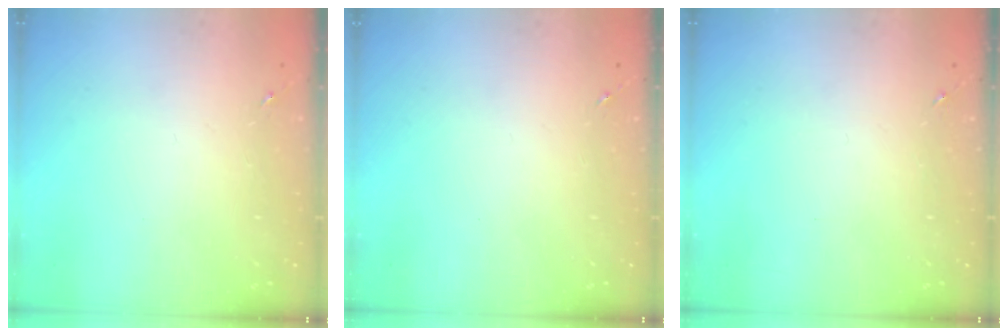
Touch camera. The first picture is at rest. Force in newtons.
{"total": 0.0}
{"total": 0.0}